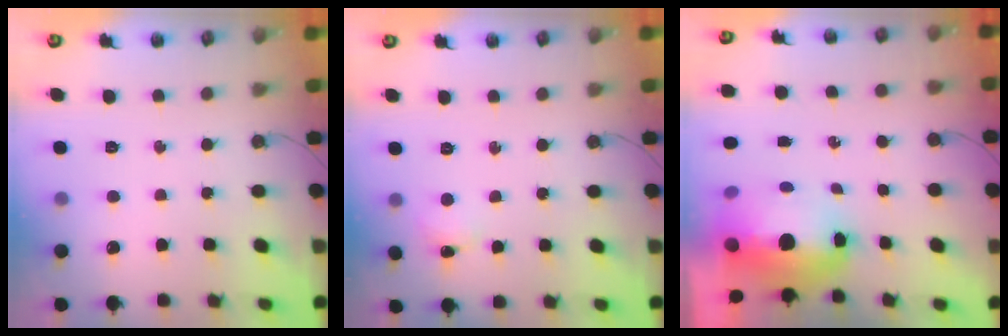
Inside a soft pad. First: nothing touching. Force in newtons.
{"total": 2.0, "press": 1.9, "slide": 0.4}
{"total": 15.1, "press": 12.0, "slide": 9.3}